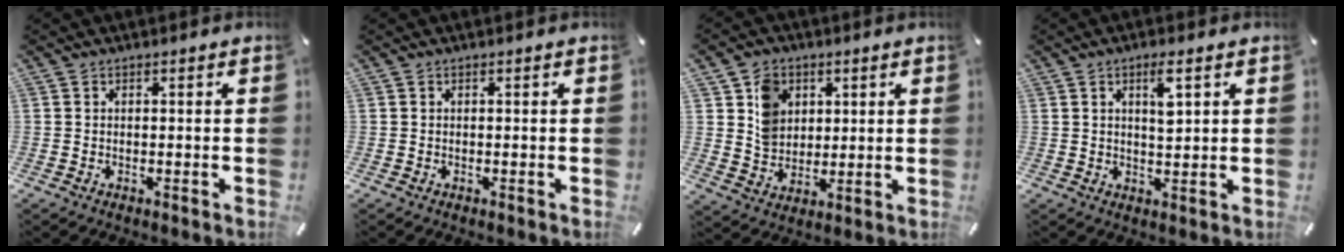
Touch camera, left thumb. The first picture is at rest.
{"total": 0.0}
{"total": 8.2, "force": [3.2, 7.0, 2.8], "torque": [-0.046, 0.003, 0.059]}
{"total": 5.0, "force": [2.1, 1.2, 4.4], "torque": [-0.076, -0.004, 0.031]}